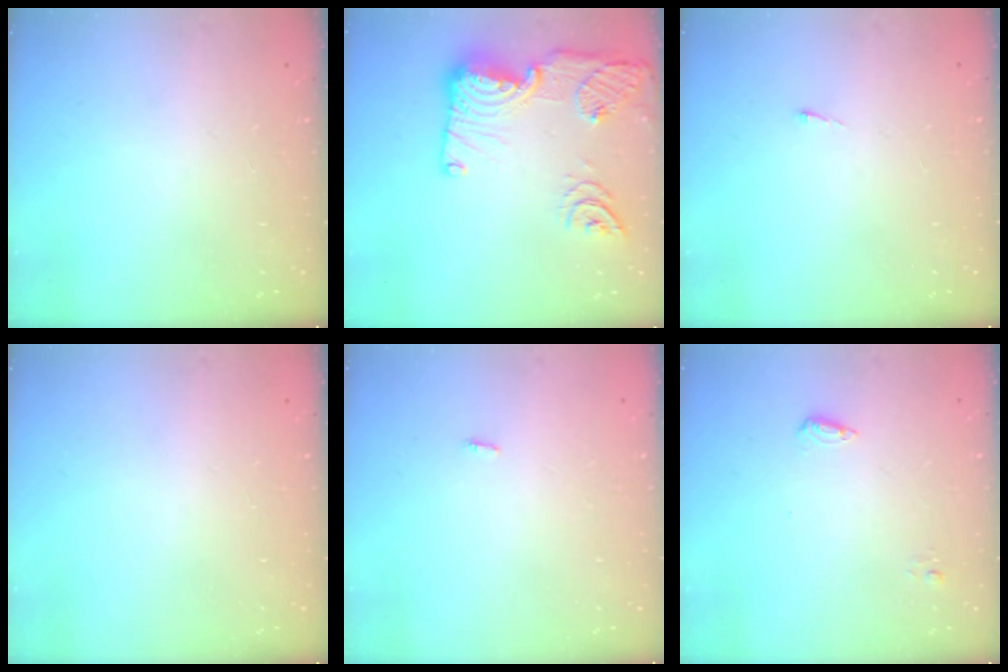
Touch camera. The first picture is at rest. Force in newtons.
{"total": 19.0, "press": 19.0, "slide": 1.5}
{"total": 2.7, "press": 2.7, "slide": 0.4}
{"total": 0.8, "press": 0.8, "slide": 0.1}
{"total": 2.8, "press": 1.8, "slide": 2.2}
{"total": 5.2, "press": 5.1, "slide": 1.0}